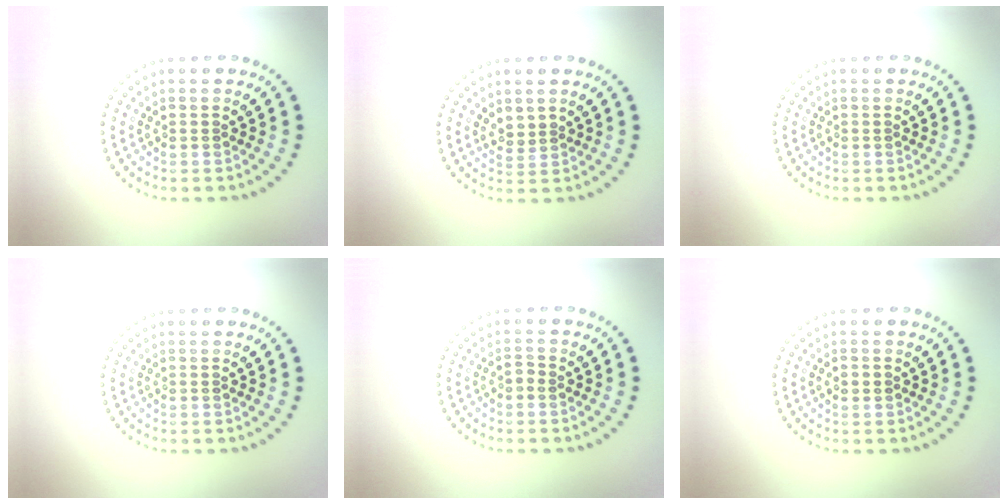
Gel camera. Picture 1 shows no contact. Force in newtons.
{"total": 1.5, "press": 1.2, "slide": 0.8}
{"total": 0.0}
{"total": 0.0}
{"total": 0.6, "press": 0.5, "slide": 0.2}
{"total": 1.1, "press": 1.0, "slide": 0.1}